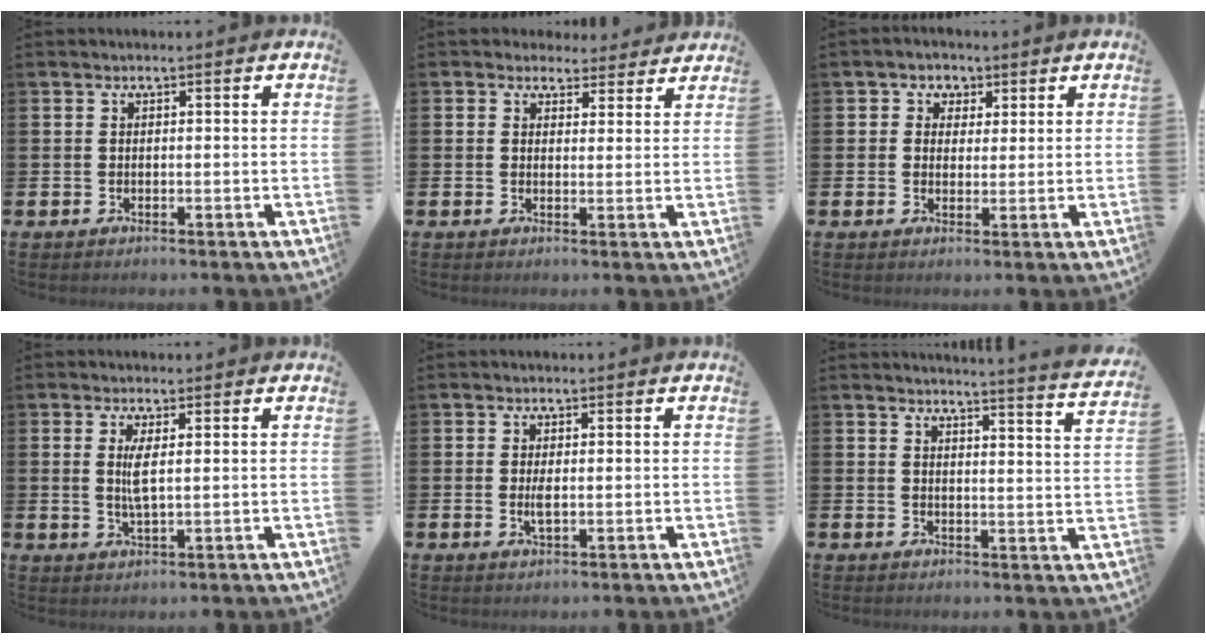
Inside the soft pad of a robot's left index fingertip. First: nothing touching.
{"total": 3.3, "force": [2.8, 1.7, -0.1], "torque": [0.005, -0.015, 0.047]}
{"total": 2.9, "force": [1.4, 2.5, -0.2], "torque": [0.005, 0.002, 0.020]}
{"total": 3.0, "force": [0.7, 0.6, 2.9], "torque": [-0.055, 0.001, 0.010]}
{"total": 1.9, "force": [0.0, 0.6, 1.8], "torque": [-0.031, -0.001, -0.001]}
{"total": 3.1, "force": [2.9, -0.9, 0.4], "torque": [-0.006, -0.034, 0.045]}